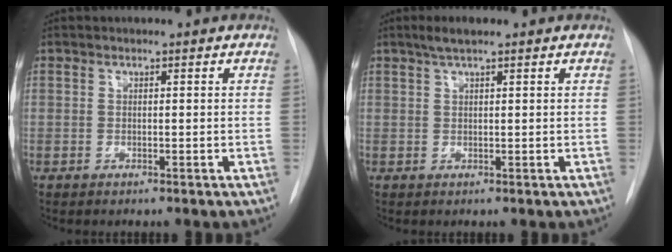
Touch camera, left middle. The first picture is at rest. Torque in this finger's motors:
{"motor_torque": [0.25, -0.19, 0.03, 0.01]}